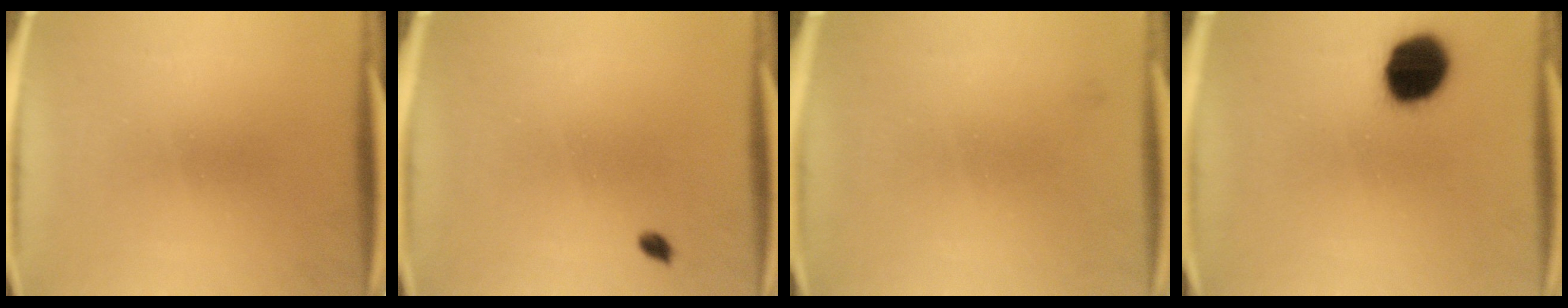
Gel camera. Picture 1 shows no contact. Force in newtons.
{"total": 1.0}
{"total": 1.1}
{"total": 13.8}